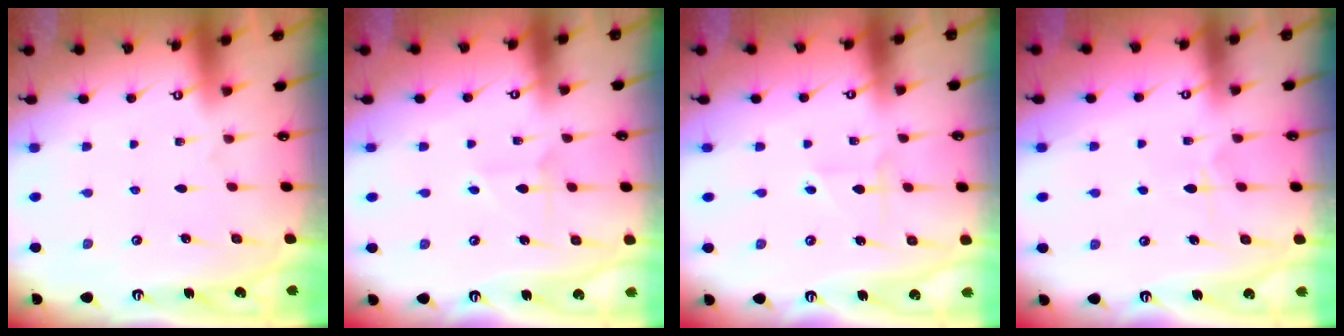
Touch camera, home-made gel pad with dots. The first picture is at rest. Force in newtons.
{"total": 4.4, "press": 4.4, "slide": 0.5}
{"total": 2.8, "press": 2.6, "slide": 0.9}
{"total": 5.5, "press": 5.4, "slide": 0.6}